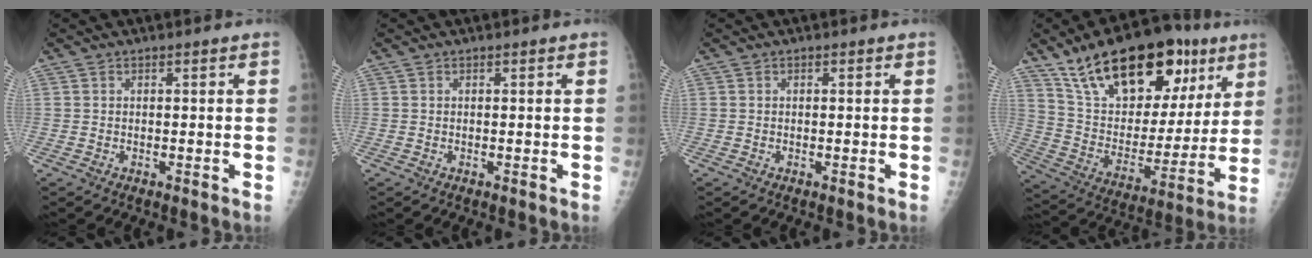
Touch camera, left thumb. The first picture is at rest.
{"total": 0.0}
{"total": 0.0}
{"total": 27.5, "force": [16.0, 13.1, 18.1], "torque": [-0.246, -0.029, 0.266]}